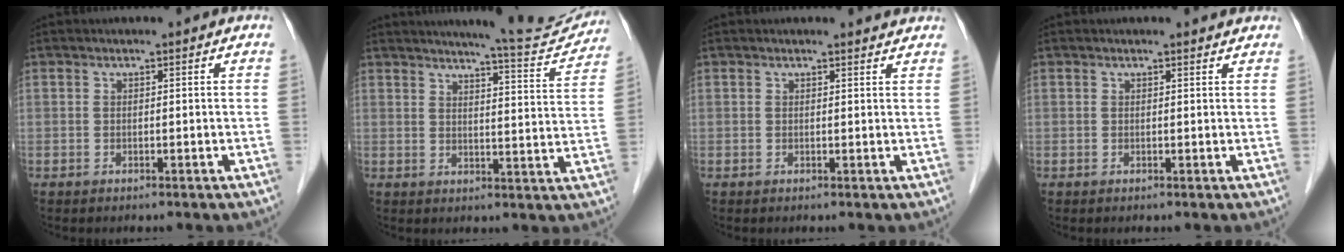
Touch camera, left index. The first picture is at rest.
{"total": 10.8, "force": [10.4, 0.0, 3.0], "torque": [-0.038, -0.025, 0.124]}
{"total": 1.9, "force": [1.9, 0.2, 0.2], "torque": [-0.010, -0.003, 0.015]}
{"total": 1.4, "force": [1.4, 0.2, 0.2], "torque": [-0.013, 0.002, 0.012]}